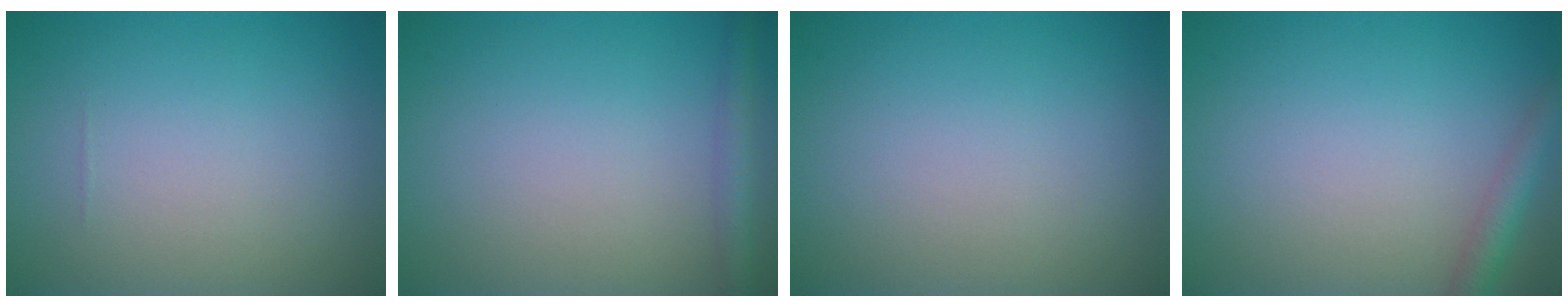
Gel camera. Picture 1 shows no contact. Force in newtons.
{"total": 2.1, "press": 2.1, "slide": 0.1}
{"total": 0.0}
{"total": 2.3, "press": 2.3, "slide": 0.1}